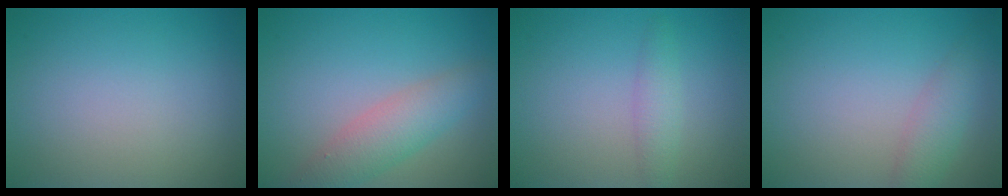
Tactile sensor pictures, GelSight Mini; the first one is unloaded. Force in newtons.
{"total": 4.0, "press": 4.0, "slide": 0.1}
{"total": 1.7, "press": 1.7, "slide": 0.1}
{"total": 2.5, "press": 2.5, "slide": 0.1}